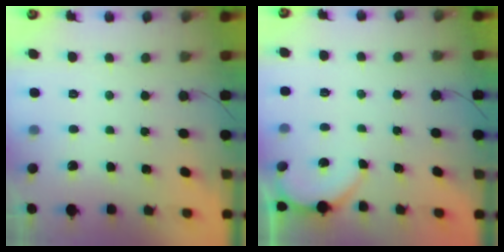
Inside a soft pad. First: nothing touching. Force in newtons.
{"total": 2.4, "press": 2.3, "slide": 0.3}